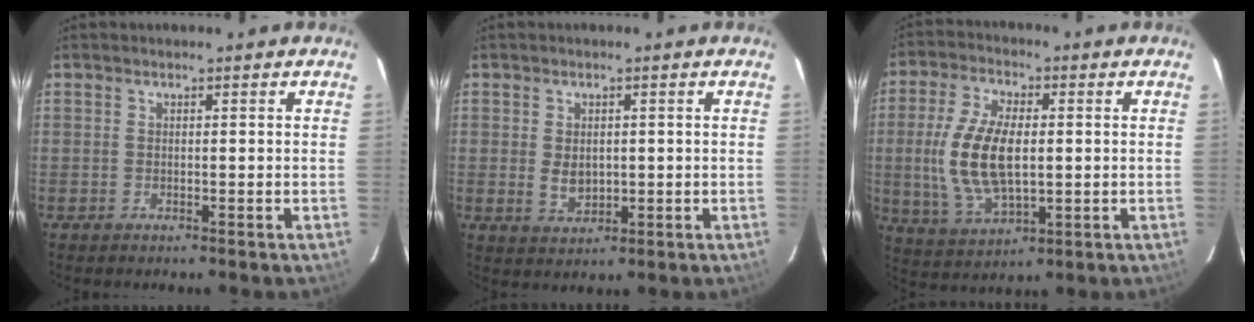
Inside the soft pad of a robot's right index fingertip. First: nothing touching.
{"total": 4.0, "force": [-0.1, 2.8, 2.8], "torque": [-0.050, -0.005, 0.005]}
{"total": 13.6, "force": [-0.1, 6.5, 11.9], "torque": [-0.248, -0.001, 0.007]}